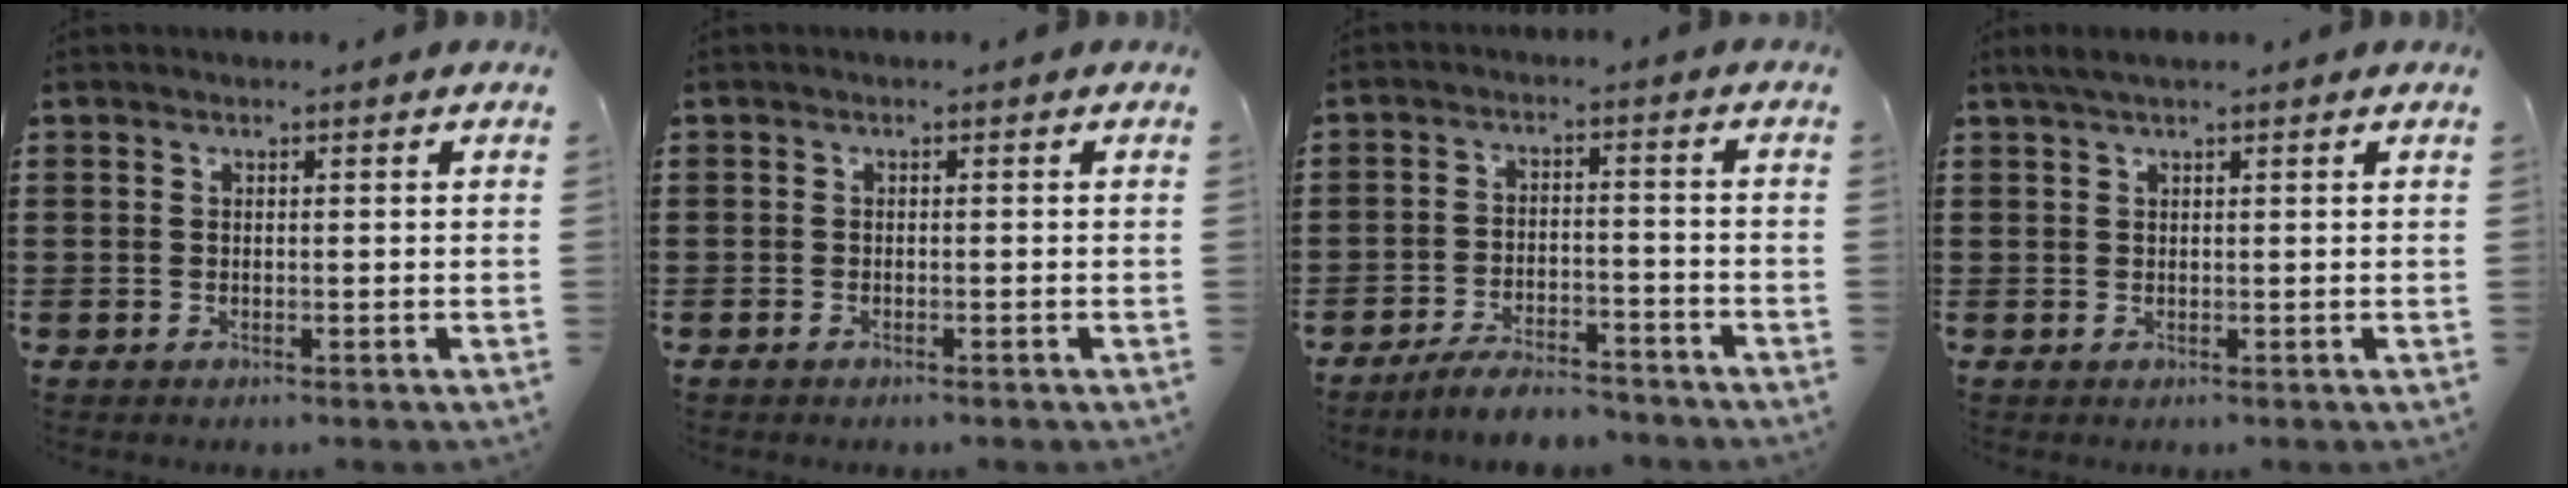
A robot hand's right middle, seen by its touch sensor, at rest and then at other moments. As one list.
[{"total": 0.5, "force": [-0.5, 0.1, 0.2], "torque": [-0.006, -0.002, -0.009]}, {"total": 5.3, "force": [-5.1, 0.6, 1.3], "torque": [-0.027, 0.003, -0.102]}, {"total": 1.4, "force": [1.1, 0.0, 0.9], "torque": [-0.019, 0.002, 0.019]}]